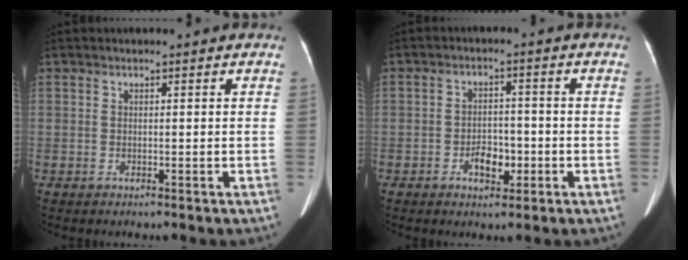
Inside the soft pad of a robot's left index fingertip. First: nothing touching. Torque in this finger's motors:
{"motor_torque": [0.07, 0.06, 0.05, 0.01]}